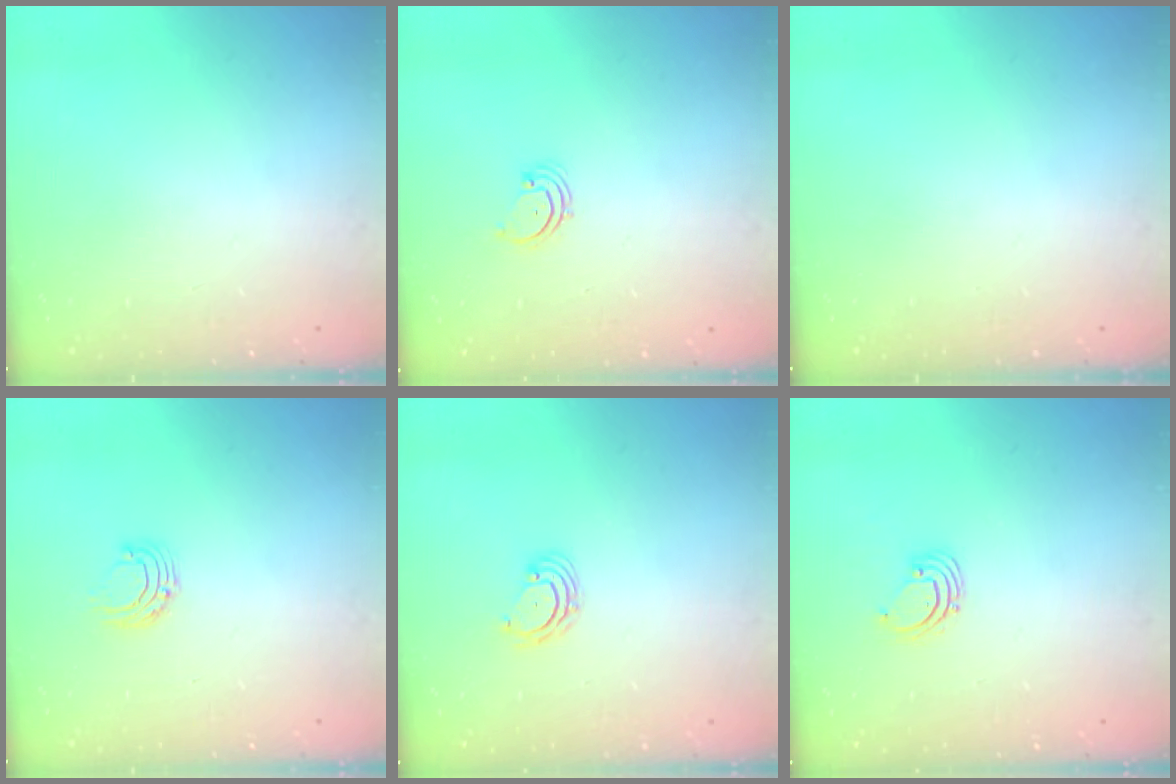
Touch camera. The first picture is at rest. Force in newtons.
{"total": 1.7, "press": 1.6, "slide": 0.2}
{"total": 0.0}
{"total": 5.4, "press": 5.4, "slide": 0.6}
{"total": 2.8, "press": 2.8, "slide": 0.3}
{"total": 1.6, "press": 1.6, "slide": 0.1}